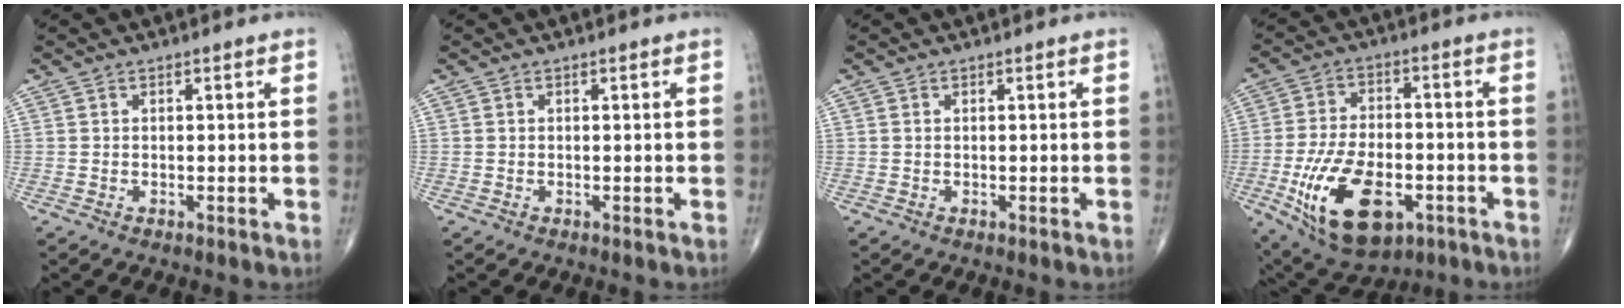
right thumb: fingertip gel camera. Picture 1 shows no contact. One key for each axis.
{"total": 0.0}
{"total": 0.0}
{"total": 15.8, "fx": -5.6, "fy": 8.7, "fz": 11.9, "tx": -0.192, "ty": 0.009, "tz": -0.077}